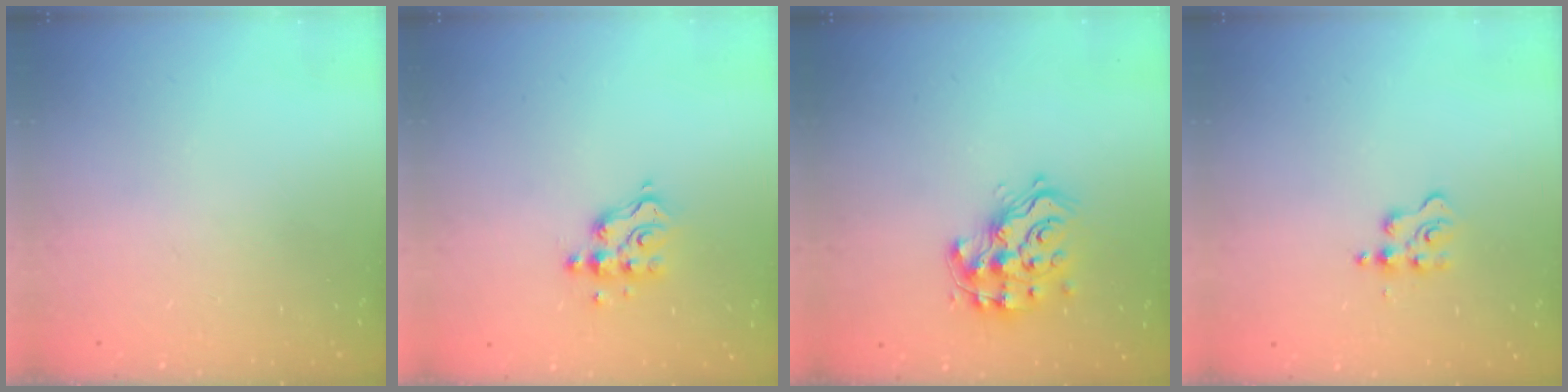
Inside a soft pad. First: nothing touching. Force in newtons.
{"total": 8.1, "press": 8.1, "slide": 0.4}
{"total": 13.9, "press": 13.9, "slide": 0.6}
{"total": 3.4, "press": 3.3, "slide": 0.6}